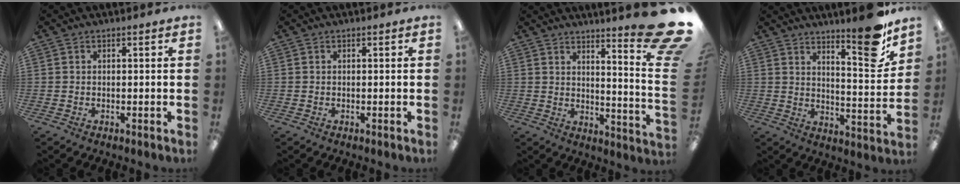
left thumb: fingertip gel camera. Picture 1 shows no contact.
{"total": 0.0}
{"total": 12.3, "force": [7.8, 1.7, 9.3], "torque": [-0.129, -0.078, 0.129]}
{"total": 13.1, "force": [10.0, 2.6, 8.0], "torque": [-0.095, -0.081, 0.161]}